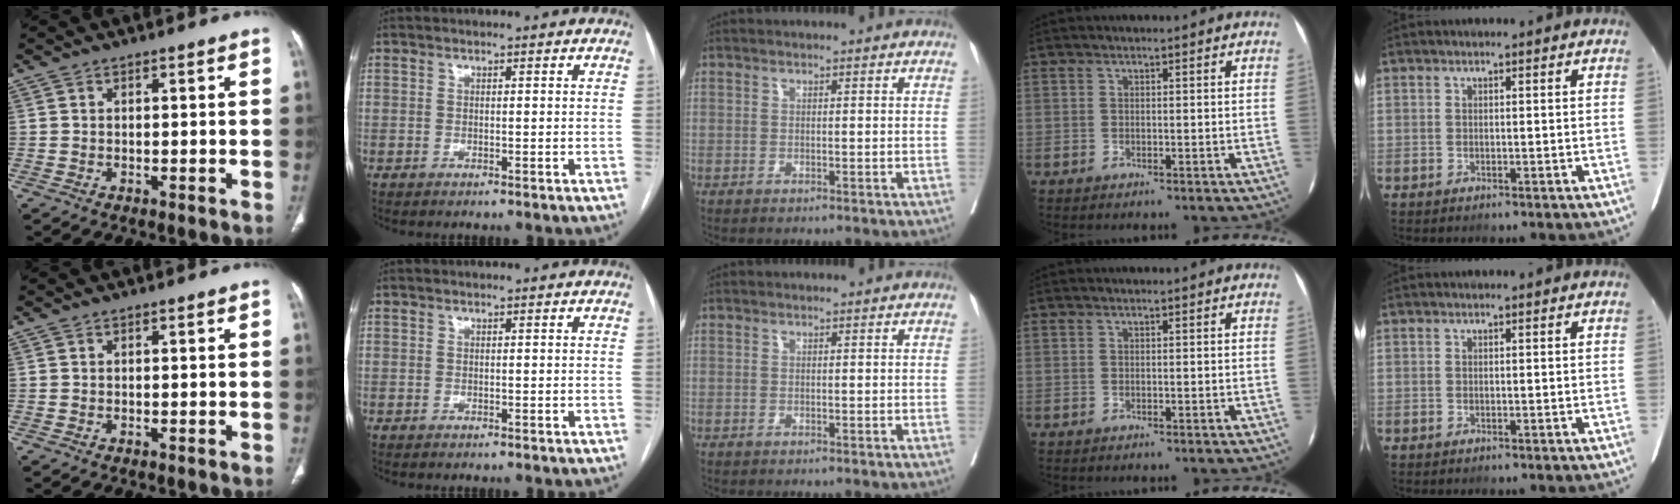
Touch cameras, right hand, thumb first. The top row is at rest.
{}